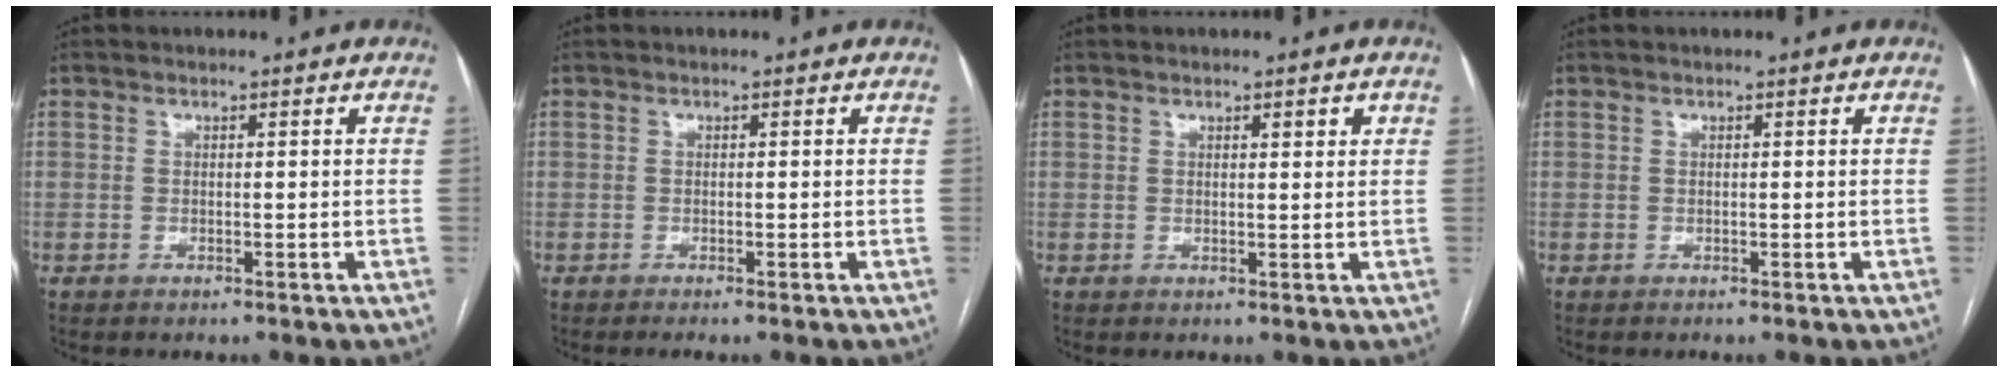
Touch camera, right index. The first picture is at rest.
{"total": 0.8, "force": [-0.6, -0.1, 0.5], "torque": [-0.009, -0.002, -0.011]}
{"total": 1.6, "force": [0.8, 0.5, 1.2], "torque": [-0.013, -0.001, 0.008]}
{"total": 0.0}